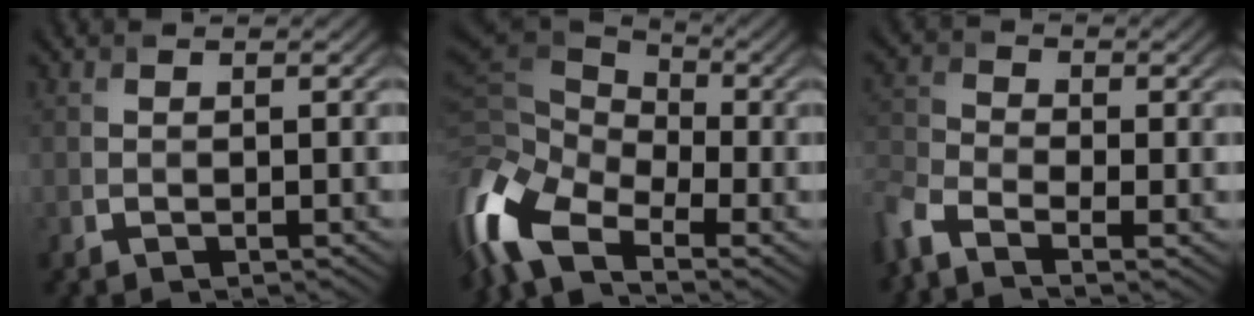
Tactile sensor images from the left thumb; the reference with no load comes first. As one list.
[{"total": 14.1, "force": [-6.2, 7.6, 10.1], "torque": [-0.279, -0.012, -0.120]}, {"total": 5.8, "force": [-3.5, 2.8, 3.7], "torque": [-0.096, -0.015, -0.086]}]